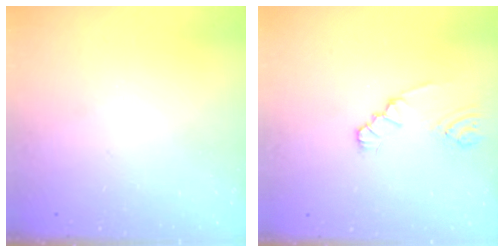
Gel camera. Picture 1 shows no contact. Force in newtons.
{"total": 1.9, "press": 1.9, "slide": 0.2}